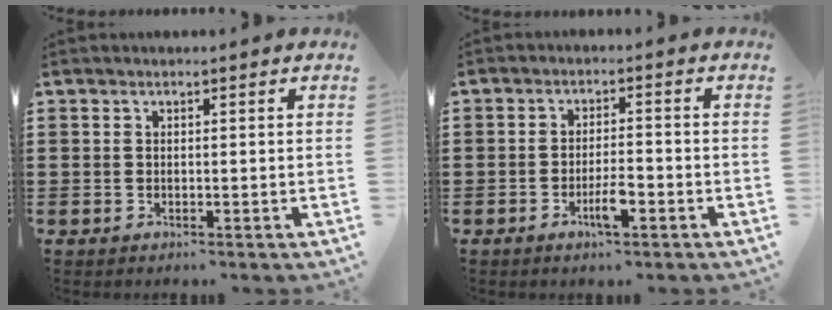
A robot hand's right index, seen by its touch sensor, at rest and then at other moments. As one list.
[{"total": 4.1, "force": [-2.0, 1.0, 3.5], "torque": [-0.064, 0.003, -0.037]}]